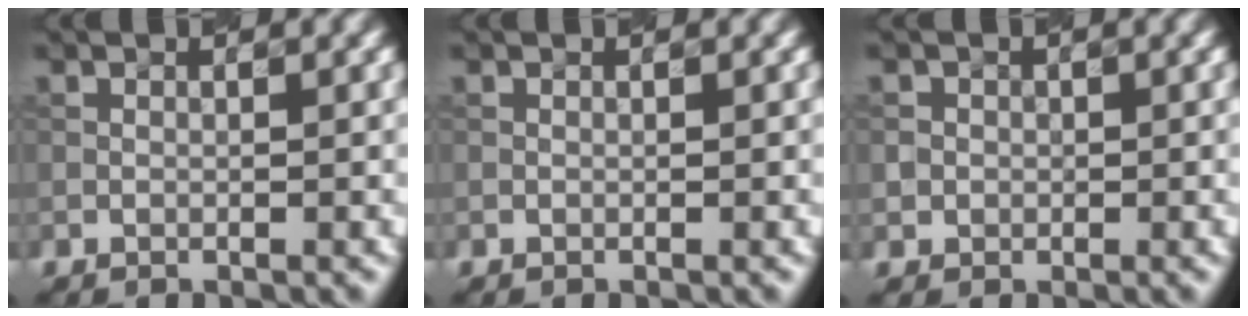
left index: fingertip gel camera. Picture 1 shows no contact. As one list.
[{"total": 0.0}, {"total": 1.3, "force": [0.0, 1.3, 0.1], "torque": [0.014, -0.002, 0.004]}]